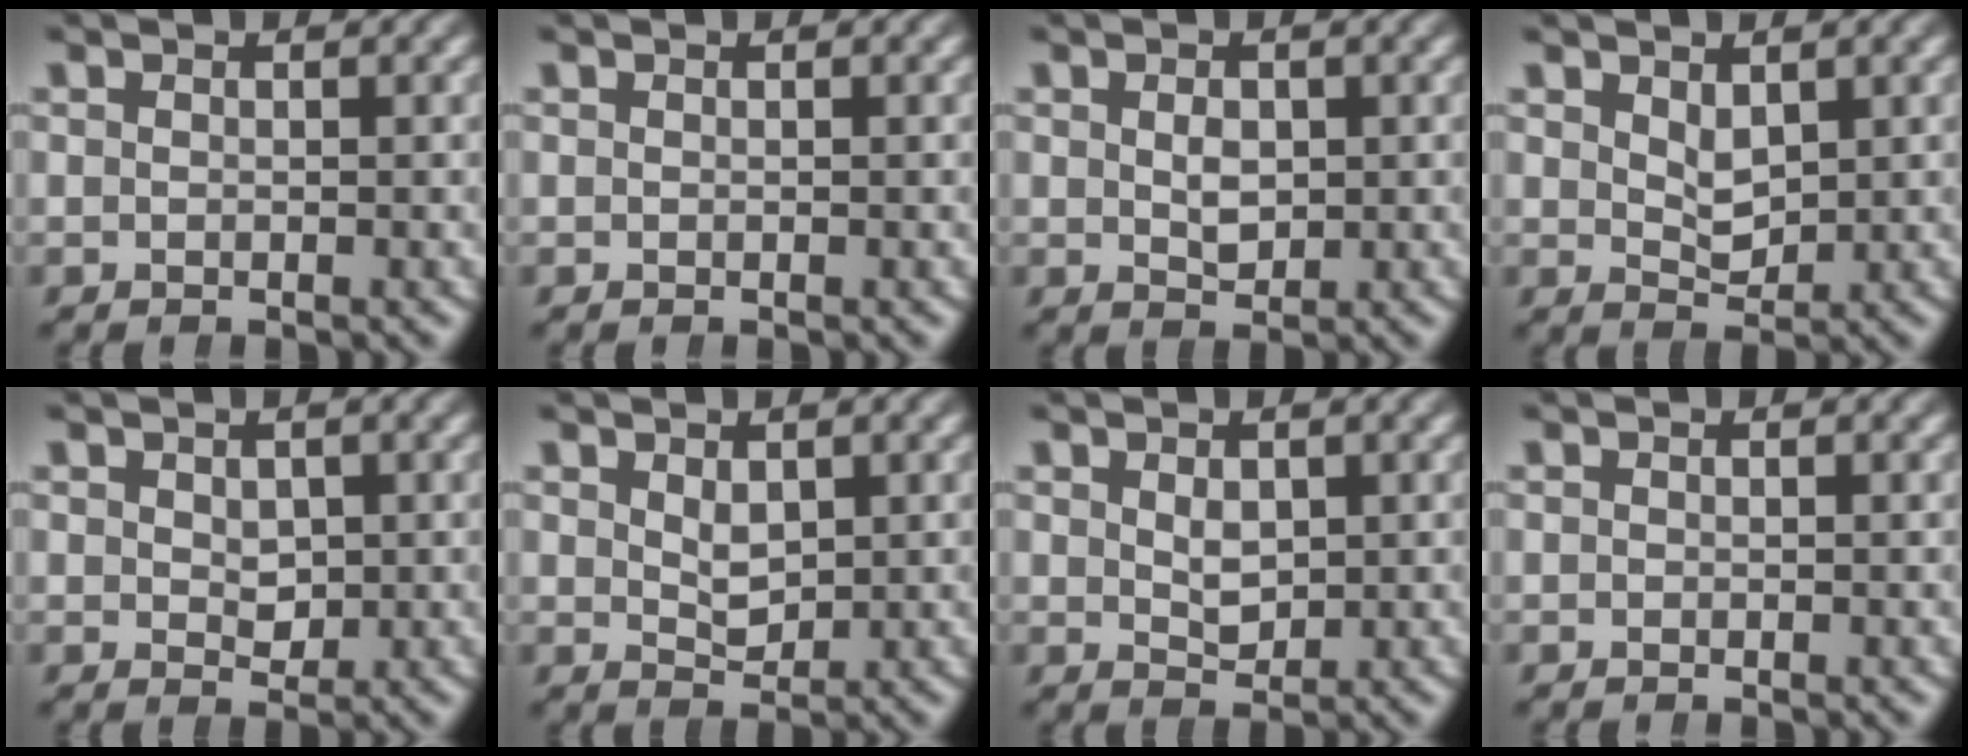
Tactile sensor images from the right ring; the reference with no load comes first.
{"total": 0.0}
{"total": 1.5, "force": [0.2, 0.9, 1.1], "torque": [-0.025, -0.015, 0.013]}
{"total": 1.6, "force": [1.2, 0.5, 1.0], "torque": [-0.013, -0.016, 0.029]}
{"total": 1.4, "force": [0.5, 1.1, 0.7], "torque": [-0.018, -0.015, 0.019]}
{"total": 1.4, "force": [0.8, 0.5, 1.0], "torque": [-0.016, -0.017, 0.024]}
{"total": 1.4, "force": [0.4, 0.8, 1.1], "torque": [-0.022, -0.018, 0.020]}
{"total": 0.0}